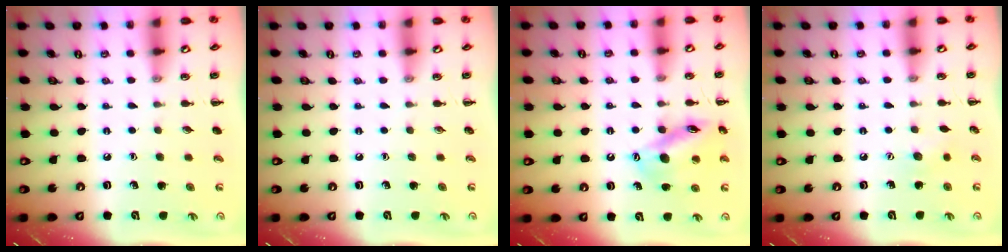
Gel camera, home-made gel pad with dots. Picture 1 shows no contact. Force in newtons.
{"total": 0.0}
{"total": 14.2, "press": 14.0, "slide": 2.6}
{"total": 3.6, "press": 3.5, "slide": 0.6}